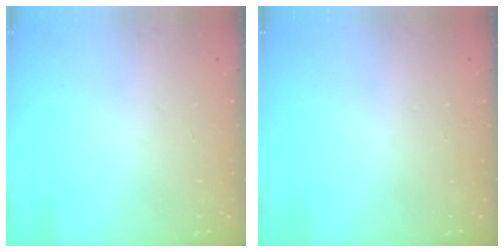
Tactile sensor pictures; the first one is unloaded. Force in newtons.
{"total": 0.0}